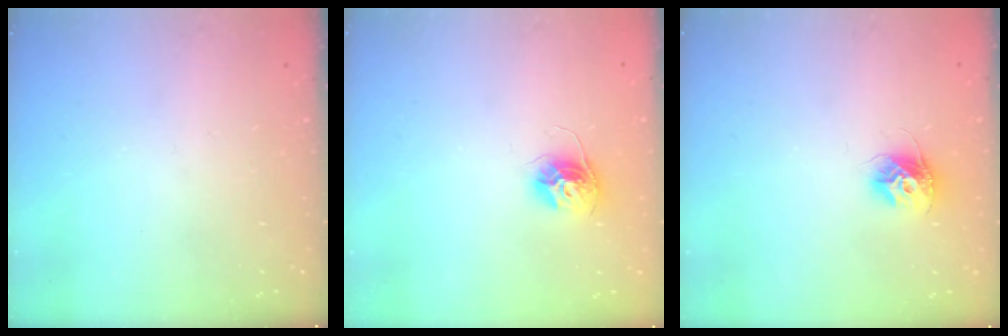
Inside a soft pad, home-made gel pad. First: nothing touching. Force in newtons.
{"total": 10.8, "press": 10.8, "slide": 0.8}
{"total": 9.5, "press": 9.5, "slide": 0.2}